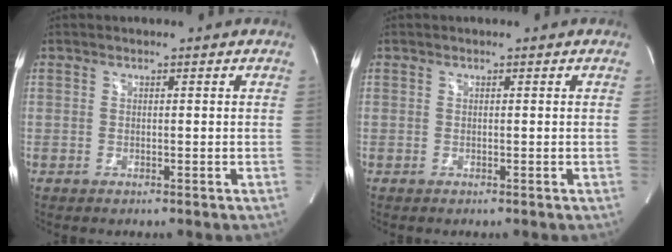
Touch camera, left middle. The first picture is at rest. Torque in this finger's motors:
{"motor_torque": [-0.04, 0.03, 0.00, 0.01]}